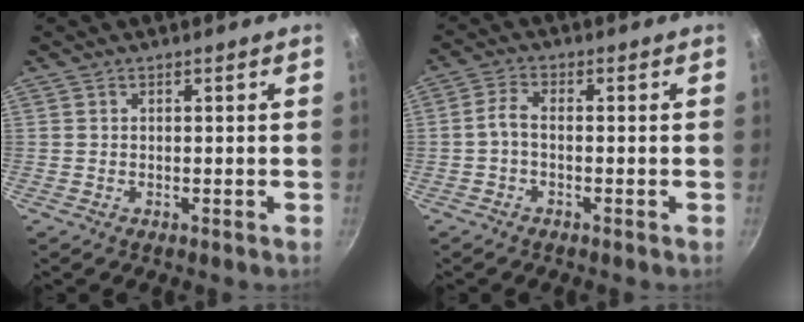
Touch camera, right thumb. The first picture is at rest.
{"total": 2.9, "force": [-0.9, 1.4, 2.4], "torque": [-0.058, 0.016, -0.027]}